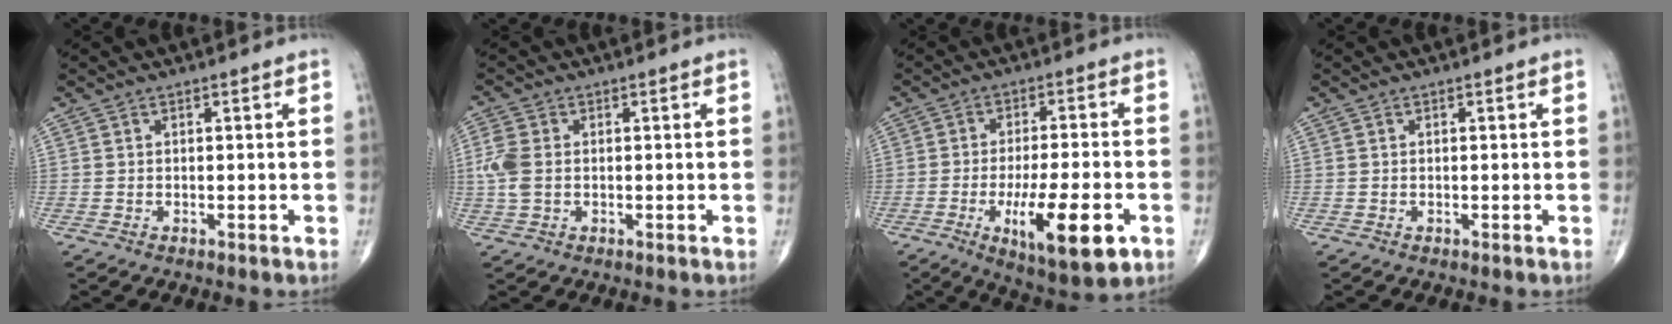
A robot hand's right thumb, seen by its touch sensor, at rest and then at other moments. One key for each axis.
{"total": 5.1, "fx": 0.0, "fy": 3.4, "fz": 3.8, "tx": -0.108, "ty": 0.006, "tz": -0.002}
{"total": 14.6, "fx": -5.2, "fy": 4.4, "fz": 12.9, "tx": -0.207, "ty": 0.005, "tz": -0.072}
{"total": 0.0}